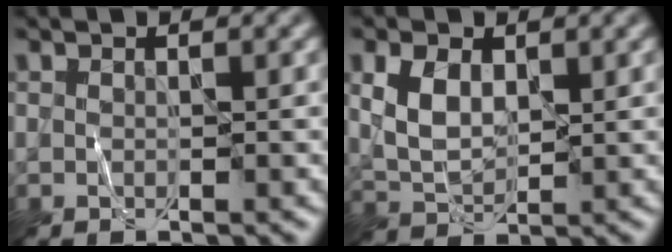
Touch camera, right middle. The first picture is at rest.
{"total": 3.7, "force": [1.1, 2.2, 2.7], "torque": [-0.064, 0.003, 0.025]}